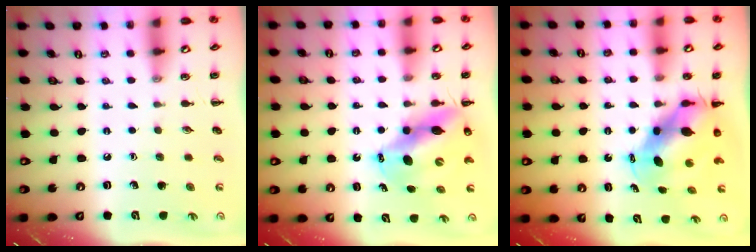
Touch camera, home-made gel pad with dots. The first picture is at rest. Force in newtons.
{"total": 13.0, "press": 12.5, "slide": 3.3}
{"total": 7.8, "press": 7.6, "slide": 1.8}